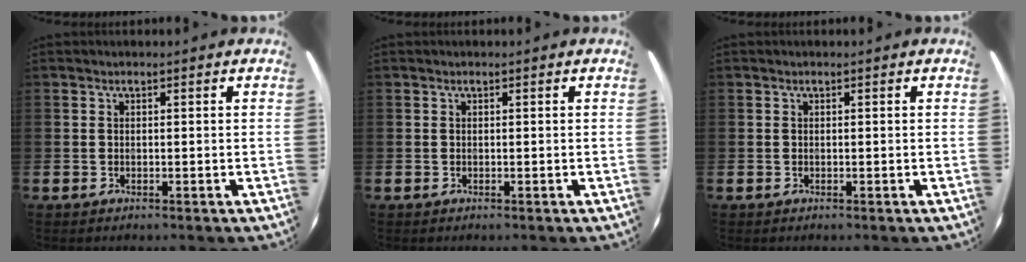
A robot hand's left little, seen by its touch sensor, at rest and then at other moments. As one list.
[{"total": 0.0}, {"total": 0.0}]